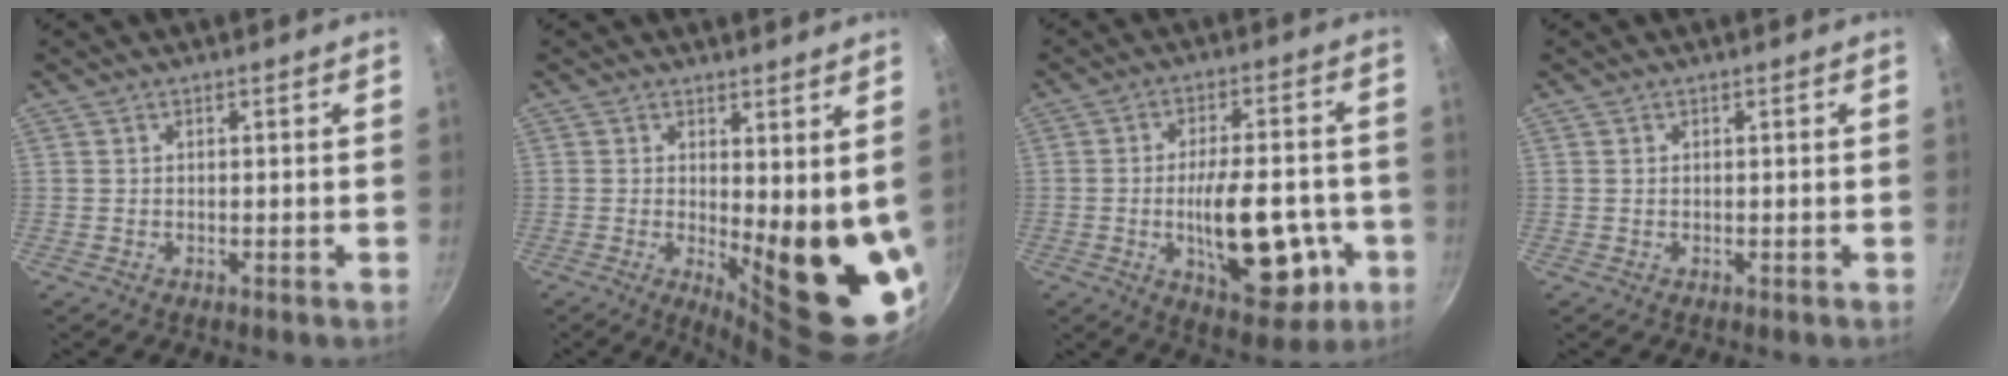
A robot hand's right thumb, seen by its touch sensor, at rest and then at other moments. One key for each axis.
{"total": 13.6, "fx": 0.8, "fy": 4.8, "fz": 12.7, "tx": -0.138, "ty": -0.041, "tz": 0.022}
{"total": 17.6, "fx": -4.3, "fy": 7.9, "fz": 15.1, "tx": -0.205, "ty": 0.012, "tz": -0.050}
{"total": 0.0}